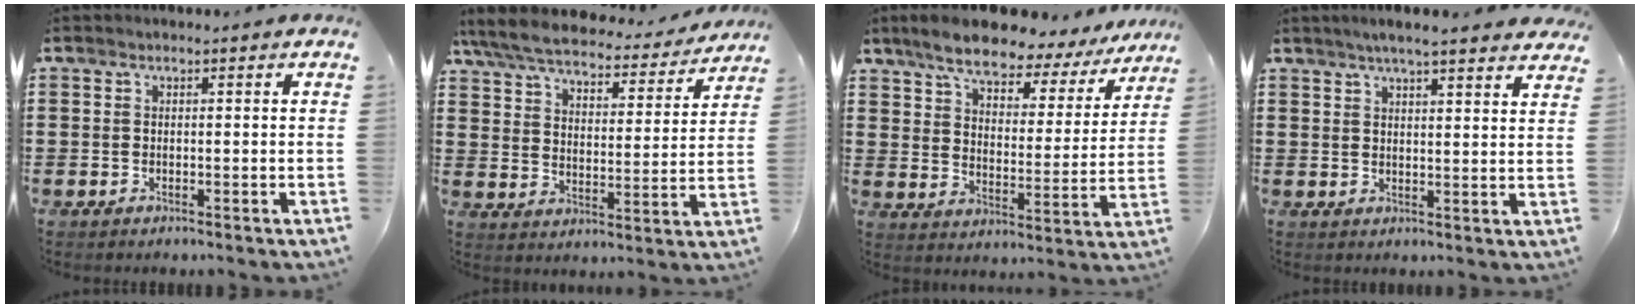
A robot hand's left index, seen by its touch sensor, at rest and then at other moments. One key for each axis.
{"total": 6.0, "fx": 5.6, "fy": 0.8, "fz": 2.0, "tx": -0.067, "ty": -0.034, "tz": 0.095}
{"total": 7.3, "fx": 6.4, "fy": 1.6, "fz": 3.1, "tx": -0.083, "ty": -0.036, "tz": 0.106}
{"total": 3.9, "fx": 3.5, "fy": -0.1, "fz": 1.6, "tx": -0.041, "ty": -0.007, "tz": 0.063}